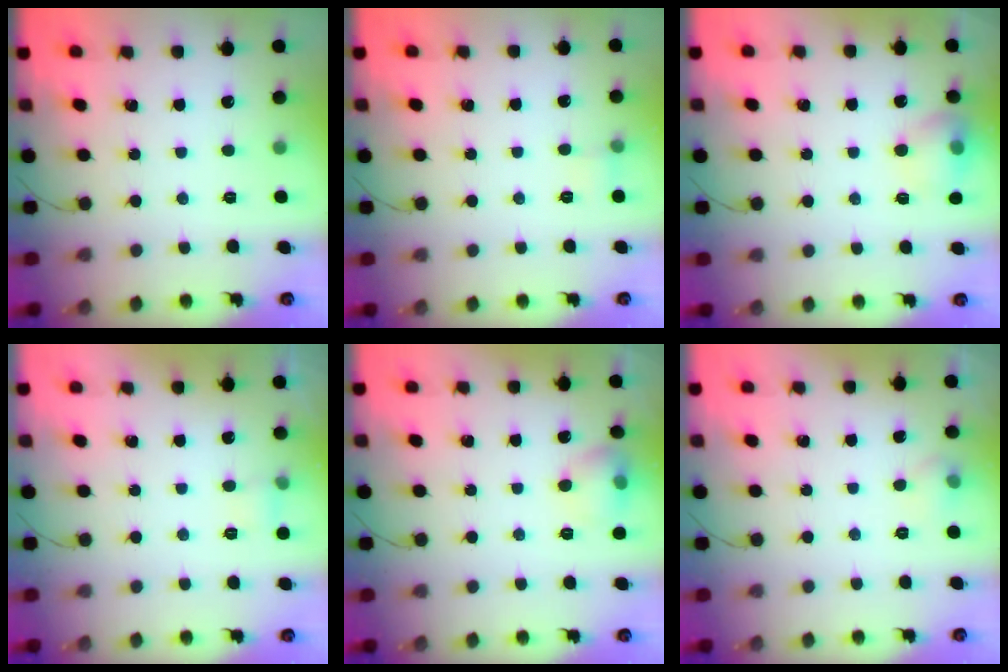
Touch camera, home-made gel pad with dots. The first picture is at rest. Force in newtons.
{"total": 5.4, "press": 5.1, "slide": 1.7}
{"total": 10.9, "press": 10.8, "slide": 1.4}
{"total": 3.8, "press": 3.6, "slide": 1.2}
{"total": 7.9, "press": 7.8, "slide": 1.3}
{"total": 7.7, "press": 4.5, "slide": 6.3}